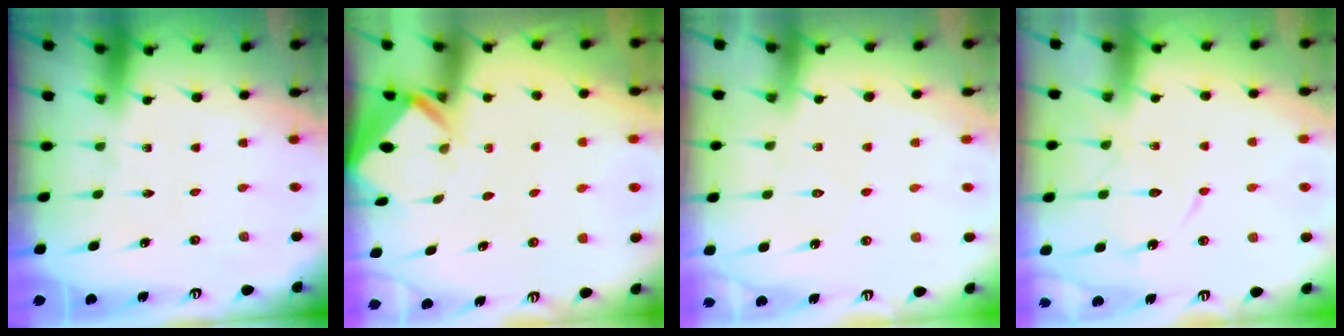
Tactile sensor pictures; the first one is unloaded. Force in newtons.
{"total": 2.9, "press": 2.9, "slide": 0.2}
{"total": 4.0, "press": 4.0, "slide": 0.4}
{"total": 12.1, "press": 12.0, "slide": 1.0}